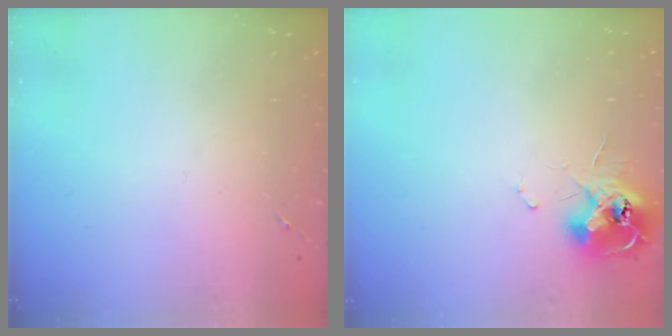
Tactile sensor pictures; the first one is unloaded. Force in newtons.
{"total": 12.0, "press": 11.9, "slide": 1.2}